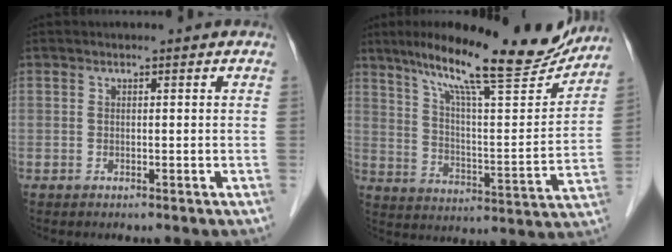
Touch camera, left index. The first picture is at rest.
{"total": 20.3, "force": [16.8, 1.8, 11.3], "torque": [-0.176, -0.005, 0.254]}